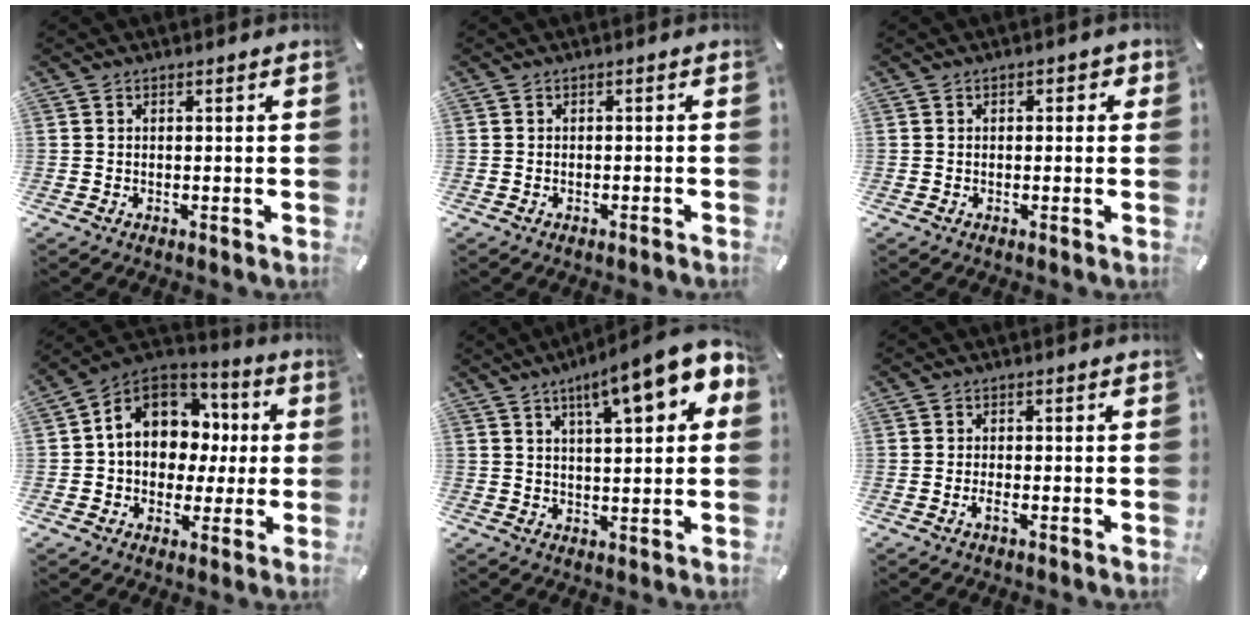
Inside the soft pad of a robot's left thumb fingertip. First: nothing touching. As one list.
[{"total": 0.9, "force": [-0.8, 0.1, 0.4], "torque": [-0.010, 0.000, -0.015]}, {"total": 1.3, "force": [-0.3, 0.9, 0.9], "torque": [-0.009, 0.005, -0.011]}, {"total": 13.2, "force": [2.3, 11.1, 6.7], "torque": [-0.136, -0.003, 0.048]}, {"total": 12.9, "force": [7.0, 3.1, 10.4], "torque": [-0.159, -0.030, 0.112]}, {"total": 1.8, "force": [-0.8, 0.6, 1.5], "torque": [-0.025, 0.002, -0.016]}]